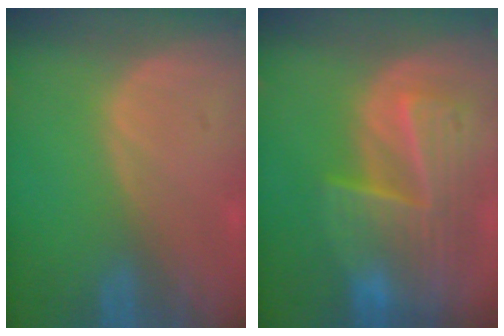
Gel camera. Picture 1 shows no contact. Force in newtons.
{"total": 9.9, "press": 8.5, "slide": 5.0}